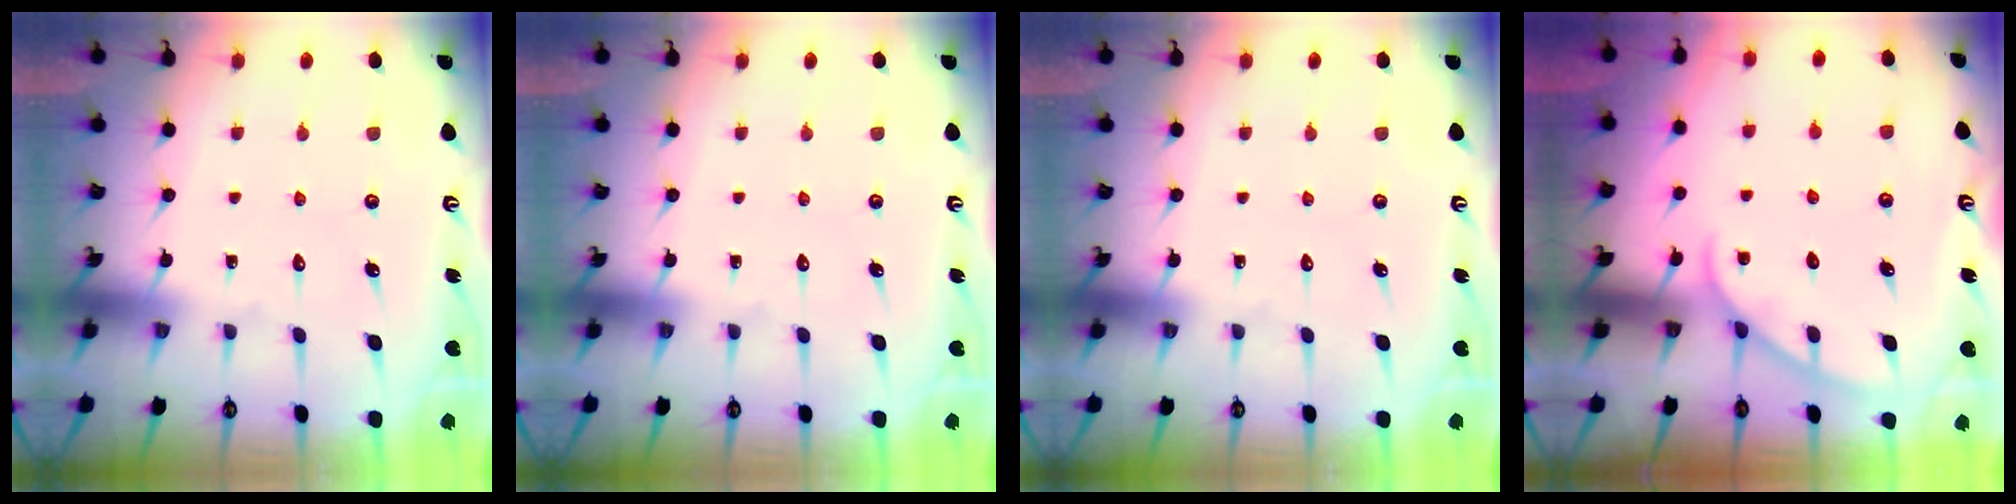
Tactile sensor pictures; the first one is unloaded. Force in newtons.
{"total": 0.0}
{"total": 0.0}
{"total": 5.2, "press": 5.1, "slide": 0.3}